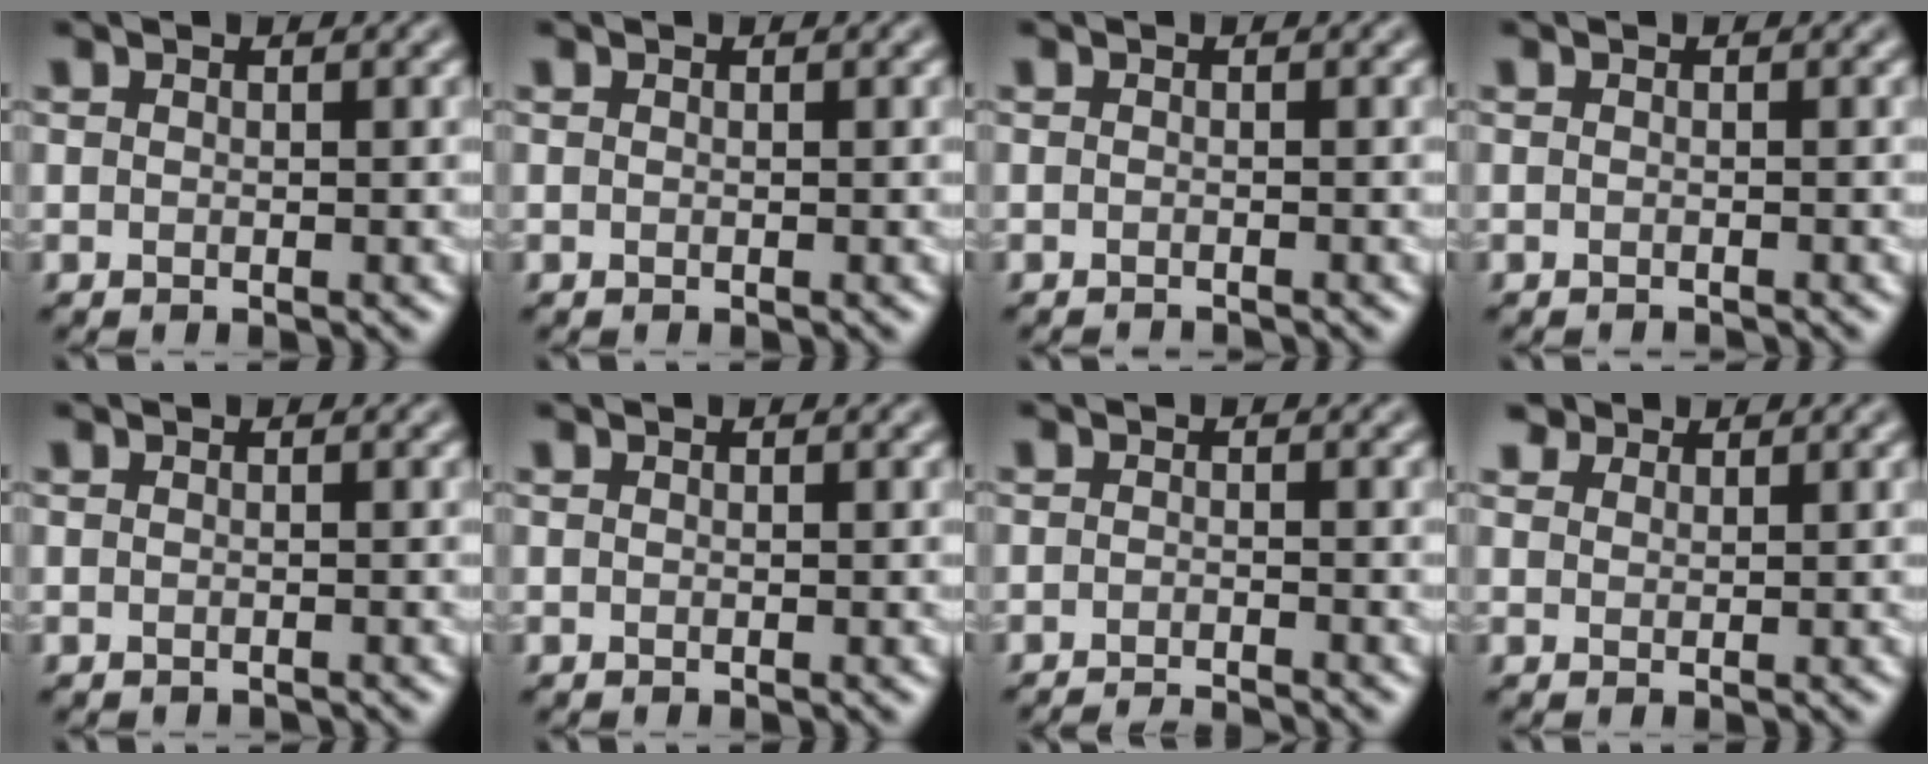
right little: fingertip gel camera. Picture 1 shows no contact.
{"total": 0.0}
{"total": 1.4, "force": [-1.3, 0.2, 0.4], "torque": [0.005, -0.005, -0.020]}
{"total": 1.0, "force": [-1.0, 0.1, 0.2], "torque": [0.001, -0.004, -0.017]}
{"total": 0.6, "force": [-0.6, 0.1, 0.1], "torque": [0.001, -0.004, -0.011]}
{"total": 0.0}
{"total": 2.8, "force": [-2.6, 0.3, 1.0], "torque": [-0.015, -0.002, -0.043]}
{"total": 2.5, "force": [2.0, 1.3, 0.7], "torque": [-0.018, -0.006, 0.041]}